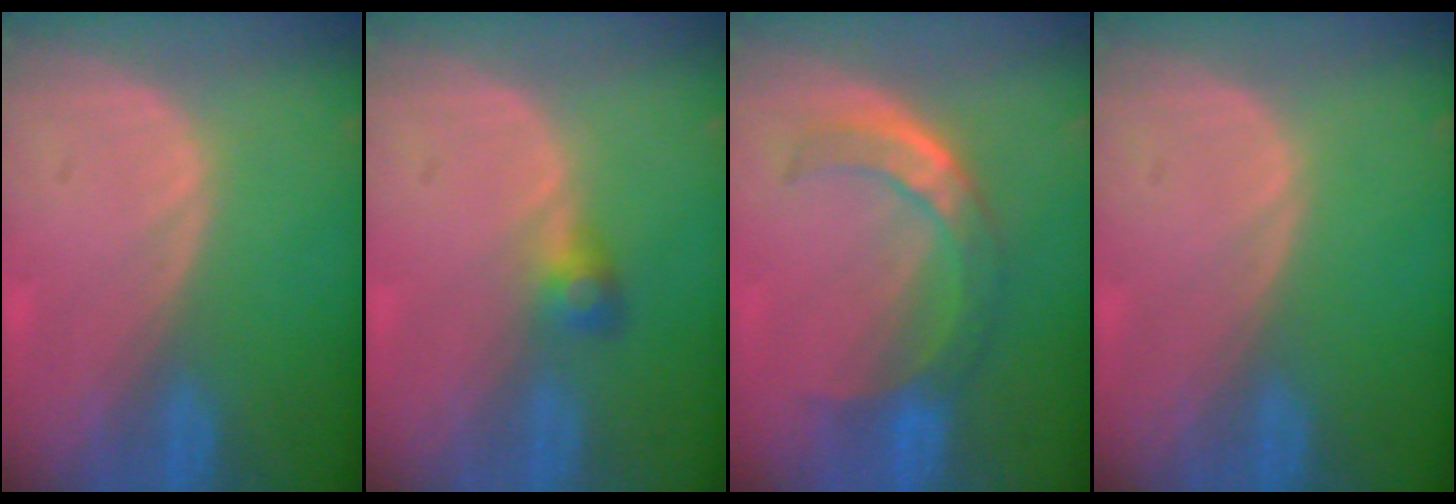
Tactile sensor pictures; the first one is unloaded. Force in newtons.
{"total": 2.5, "press": 2.4, "slide": 0.7}
{"total": 7.9, "press": 6.6, "slide": 4.3}
{"total": 0.0}